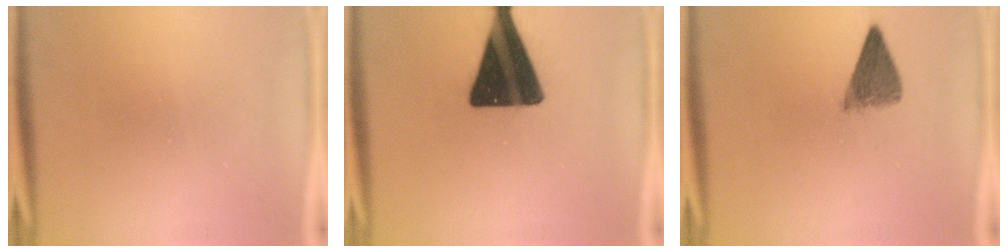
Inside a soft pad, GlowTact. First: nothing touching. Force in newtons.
{"total": 18.3}
{"total": 4.6}